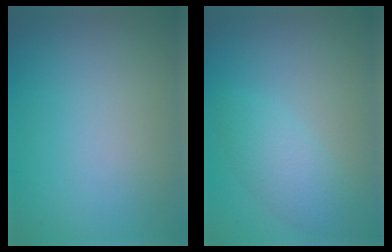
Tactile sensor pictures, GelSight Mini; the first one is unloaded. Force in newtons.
{"total": 2.8, "press": 2.8, "slide": 0.1}